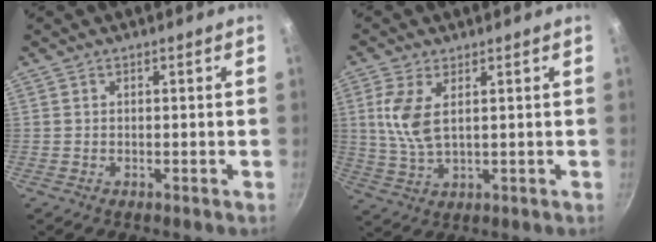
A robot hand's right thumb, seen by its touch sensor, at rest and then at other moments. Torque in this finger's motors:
{"motor_torque": [-0.34, 0.61, 0.48, 0.65, 0.08]}